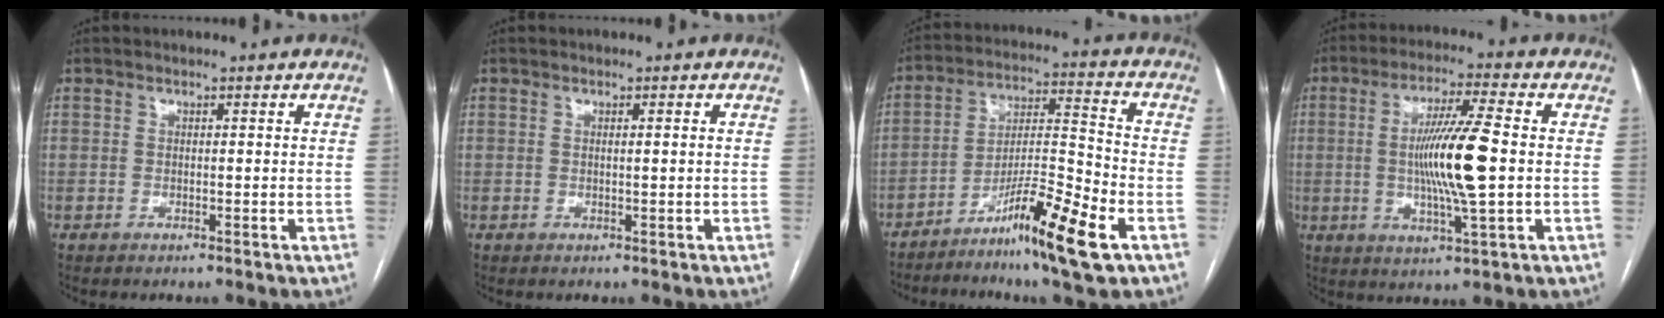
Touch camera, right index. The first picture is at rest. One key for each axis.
{"total": 0.7, "fx": 0.1, "fy": -0.1, "fz": 0.6, "tx": -0.011, "ty": 0.000, "tz": 0.003}
{"total": 14.0, "fx": -7.8, "fy": 0.4, "fz": 11.6, "tx": -0.210, "ty": -0.015, "tz": -0.136}
{"total": 11.9, "fx": -0.2, "fy": 0.5, "fz": 11.9, "tx": -0.224, "ty": -0.004, "tz": -0.004}